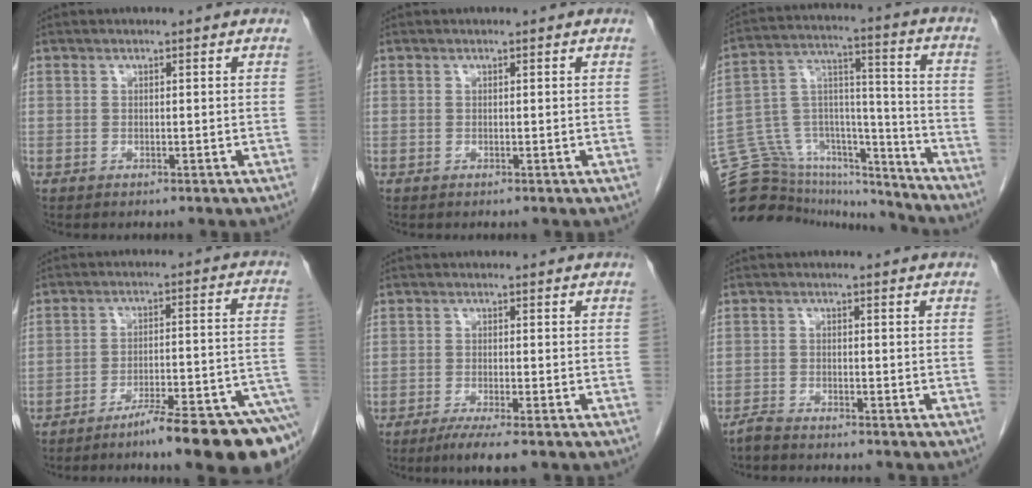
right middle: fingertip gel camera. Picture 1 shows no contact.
{"total": 0.0}
{"total": 24.1, "force": [-21.6, 8.4, 6.4], "torque": [-0.160, 0.059, -0.333]}
{"total": 15.6, "force": [-11.2, 0.0, 10.8], "torque": [-0.090, 0.021, -0.167]}
{"total": 4.8, "force": [-3.4, 0.7, 3.4], "torque": [-0.051, -0.011, -0.050]}
{"total": 3.4, "force": [-3.2, 0.5, 1.0], "torque": [-0.019, -0.008, -0.048]}